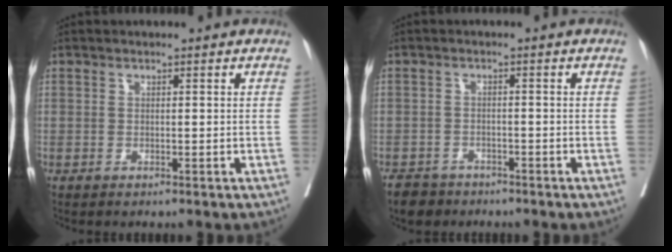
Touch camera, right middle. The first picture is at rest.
{"total": 3.5, "force": [-2.8, 2.1, 0.4], "torque": [-0.008, 0.003, -0.048]}